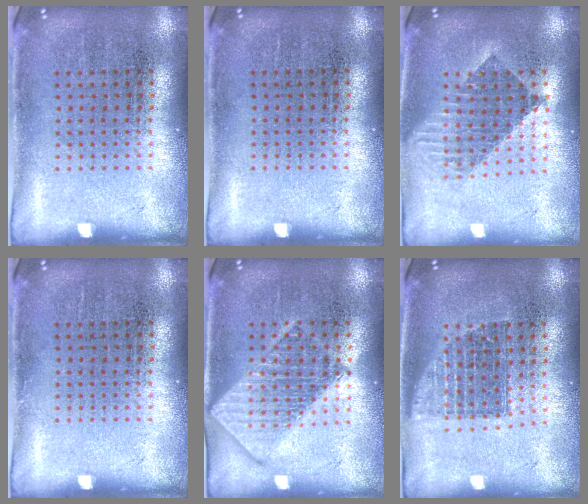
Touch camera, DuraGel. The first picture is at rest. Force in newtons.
{"total": 0.0}
{"total": 1.7, "press": 1.4, "slide": 1.0}
{"total": 0.0}
{"total": 2.9, "press": 2.9, "slide": 0.5}
{"total": 1.4, "press": 1.1, "slide": 0.8}